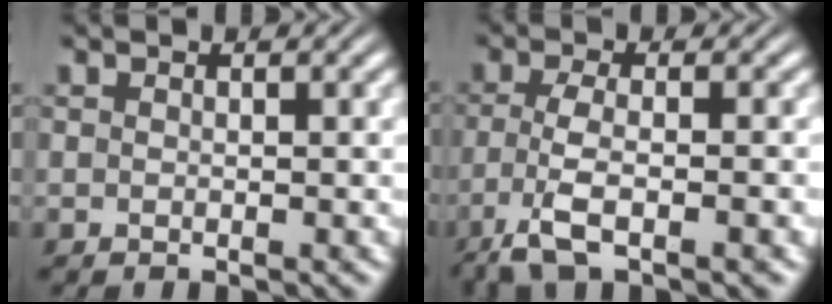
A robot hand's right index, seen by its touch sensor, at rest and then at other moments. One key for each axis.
{"total": 4.6, "fx": -2.4, "fy": 1.0, "fz": 3.8, "tx": -0.085, "ty": -0.016, "tz": -0.030}